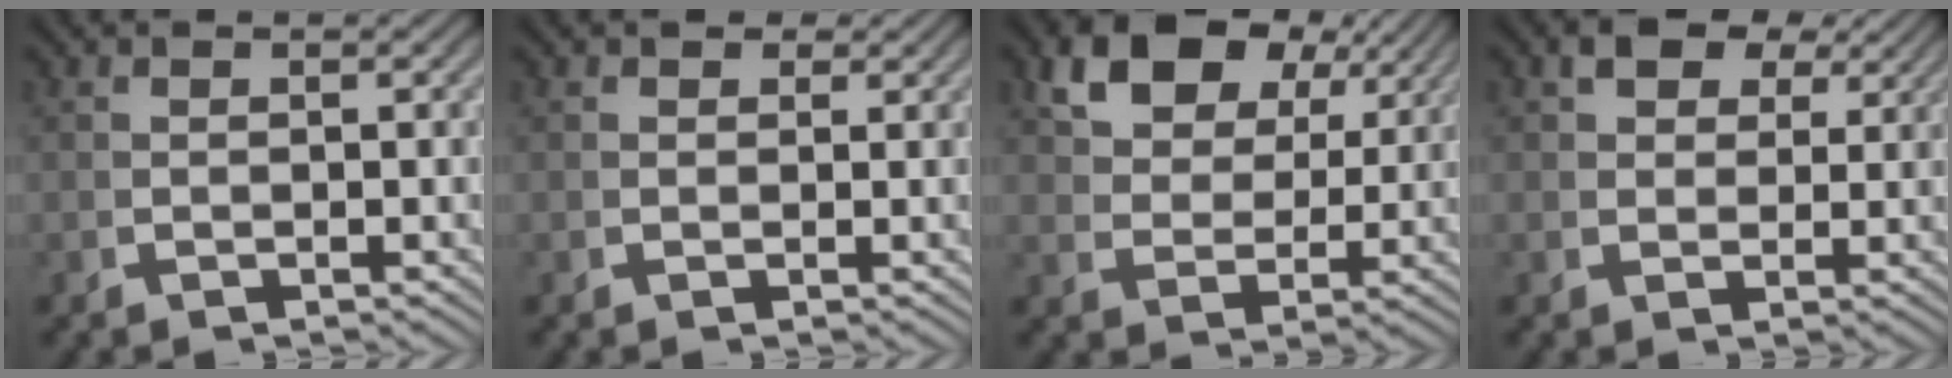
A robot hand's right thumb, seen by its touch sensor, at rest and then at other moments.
{"total": 2.0, "force": [1.4, 1.2, 0.7], "torque": [-0.003, -0.001, 0.020]}
{"total": 8.1, "force": [5.1, 4.1, 4.6], "torque": [-0.092, 0.011, 0.093]}
{"total": 4.6, "force": [3.4, 2.1, 2.2], "torque": [-0.038, 0.003, 0.060]}